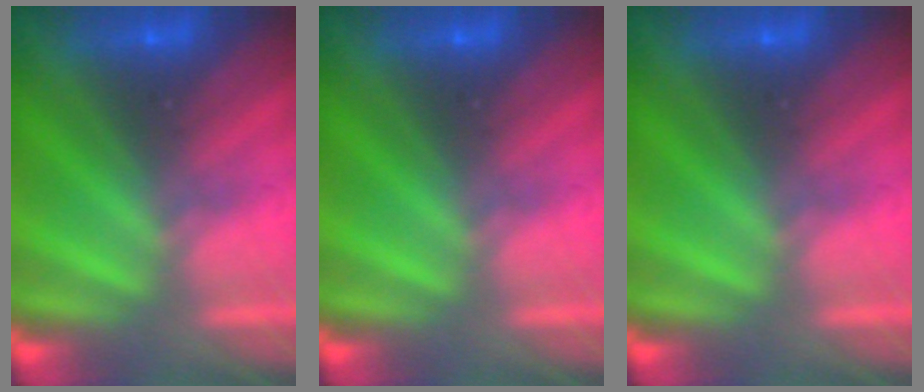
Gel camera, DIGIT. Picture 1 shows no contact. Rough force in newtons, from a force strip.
{"total": 0.0}
{"total": 0.0}